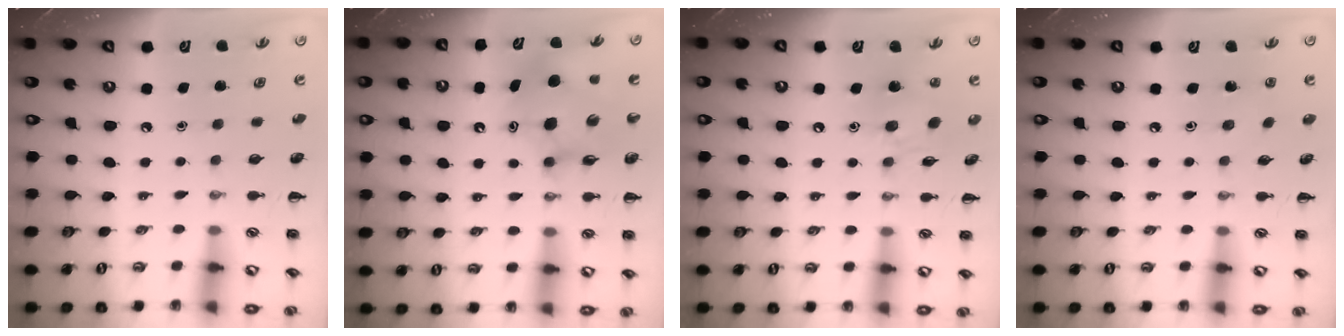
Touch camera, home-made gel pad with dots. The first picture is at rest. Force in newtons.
{"total": 10.2, "press": 10.0, "slide": 2.3}
{"total": 11.2, "press": 10.9, "slide": 2.4}
{"total": 5.4, "press": 5.2, "slide": 1.4}